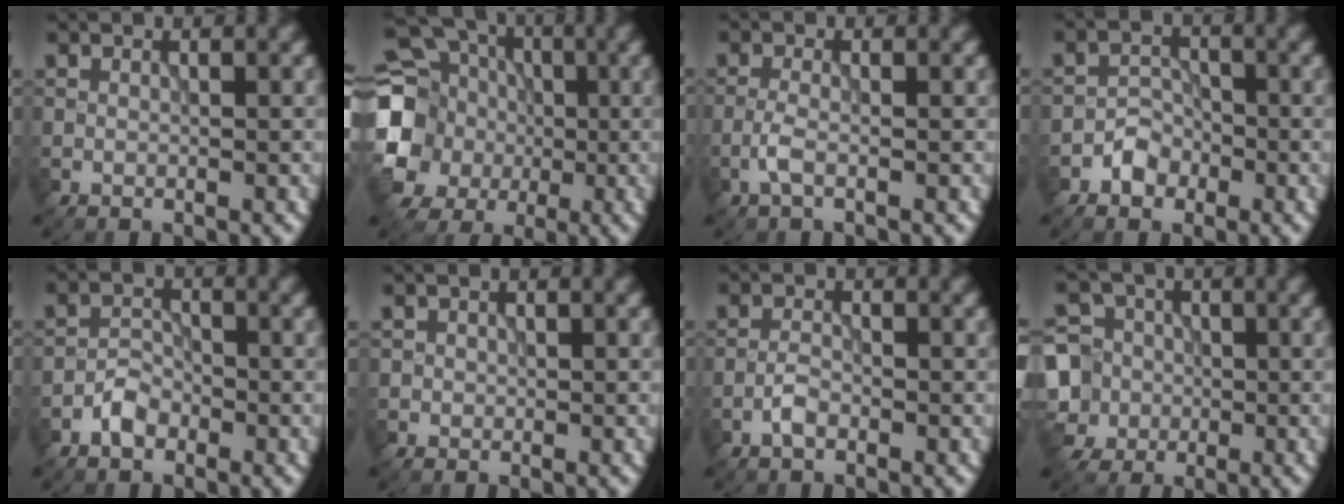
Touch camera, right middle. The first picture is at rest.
{"total": 17.7, "force": [-1.7, 16.3, 6.6], "torque": [-0.198, -0.001, -0.068]}
{"total": 1.7, "force": [-0.8, 0.5, 1.4], "torque": [-0.032, 0.003, -0.021]}
{"total": 2.1, "force": [-1.2, 1.6, 0.6], "torque": [-0.002, 0.009, -0.023]}
{"total": 2.1, "force": [-1.3, 1.3, 1.0], "torque": [-0.012, 0.008, -0.026]}
{"total": 0.7, "force": [-0.1, 0.7, 0.0], "torque": [0.006, -0.006, -0.002]}
{"total": 1.4, "force": [-0.9, 0.6, 1.0], "torque": [-0.021, 0.003, -0.021]}
{"total": 8.9, "force": [-2.6, 8.0, 2.8], "torque": [-0.076, -0.008, -0.075]}